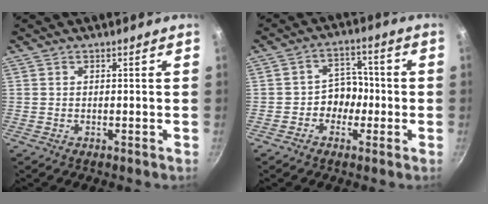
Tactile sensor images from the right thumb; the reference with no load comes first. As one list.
[{"total": 7.4, "force": [-1.6, 6.1, 3.9], "torque": [-0.017, 0.030, -0.038]}]